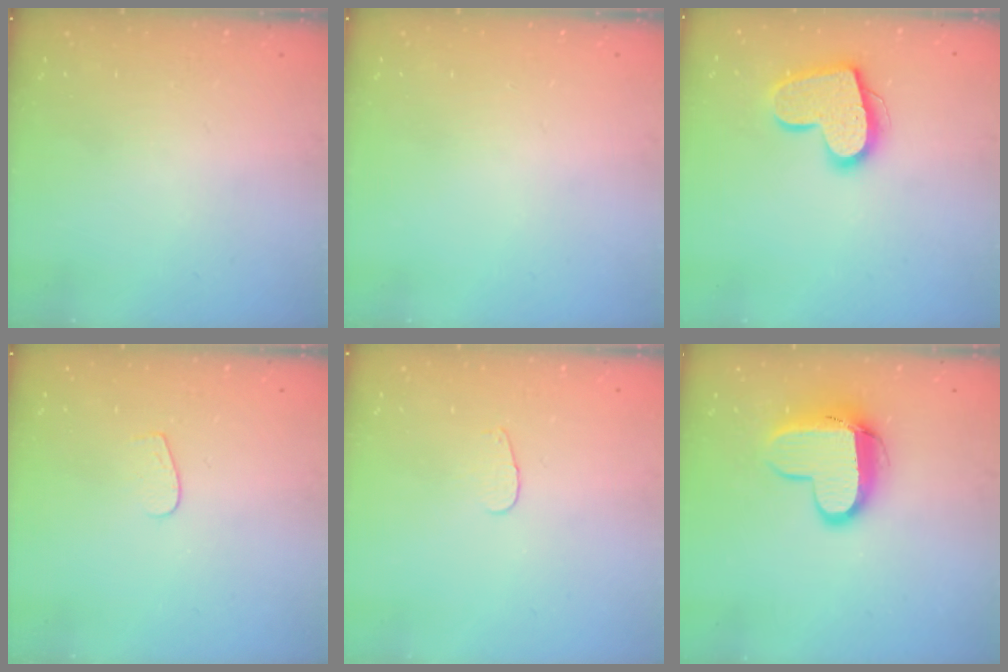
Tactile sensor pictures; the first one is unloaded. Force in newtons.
{"total": 0.0}
{"total": 16.5, "press": 16.4, "slide": 1.2}
{"total": 3.1, "press": 3.1, "slide": 0.2}
{"total": 3.4, "press": 3.4, "slide": 0.4}
{"total": 11.4, "press": 11.4, "slide": 1.1}